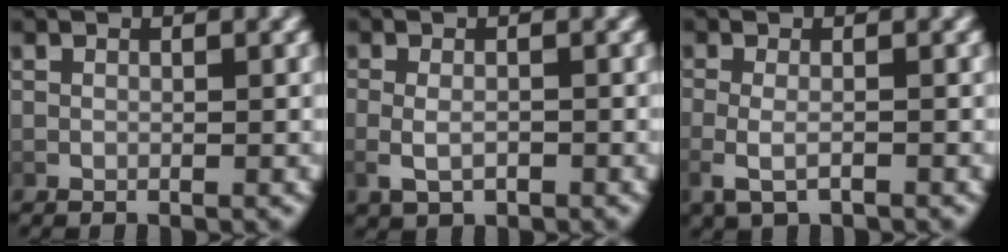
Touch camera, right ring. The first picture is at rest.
{"total": 2.2, "force": [-0.8, 1.2, 1.7], "torque": [-0.048, -0.011, -0.003]}
{"total": 2.4, "force": [-1.2, 0.9, 1.9], "torque": [-0.058, -0.013, -0.012]}